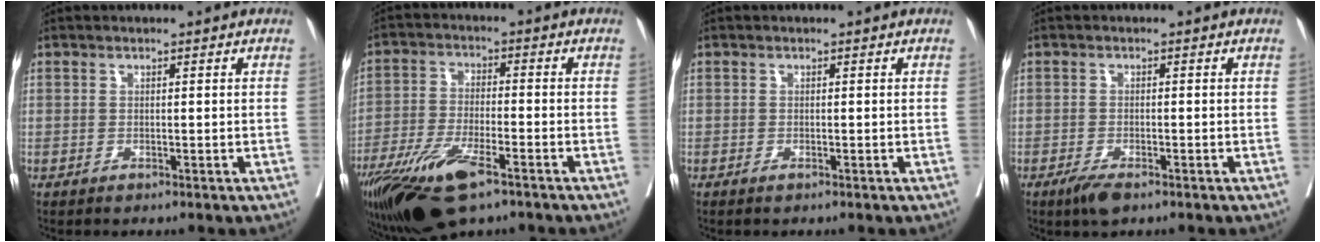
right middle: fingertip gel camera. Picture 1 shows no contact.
{"total": 13.9, "force": [-8.5, 3.7, 10.4], "torque": [-0.204, -0.029, -0.150]}
{"total": 0.7, "force": [-0.4, 0.2, 0.5], "torque": [-0.010, -0.002, -0.006]}
{"total": 3.2, "force": [-2.1, 0.9, 2.2], "torque": [-0.045, -0.005, -0.035]}